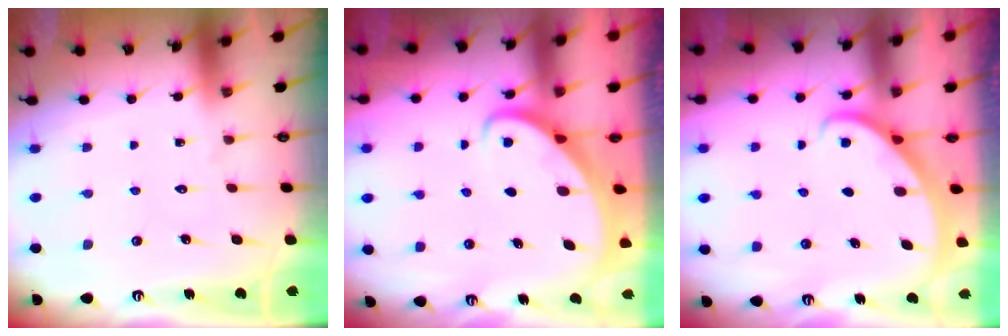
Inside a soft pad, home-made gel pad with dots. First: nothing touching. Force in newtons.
{"total": 2.7, "press": 2.7, "slide": 0.3}
{"total": 2.1, "press": 2.1, "slide": 0.2}